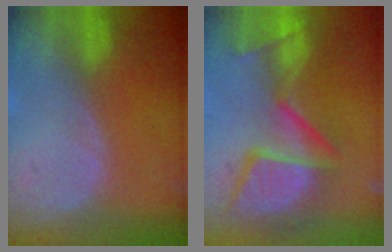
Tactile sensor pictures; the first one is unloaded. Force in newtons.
{"total": 13.2, "press": 11.2, "slide": 6.9}